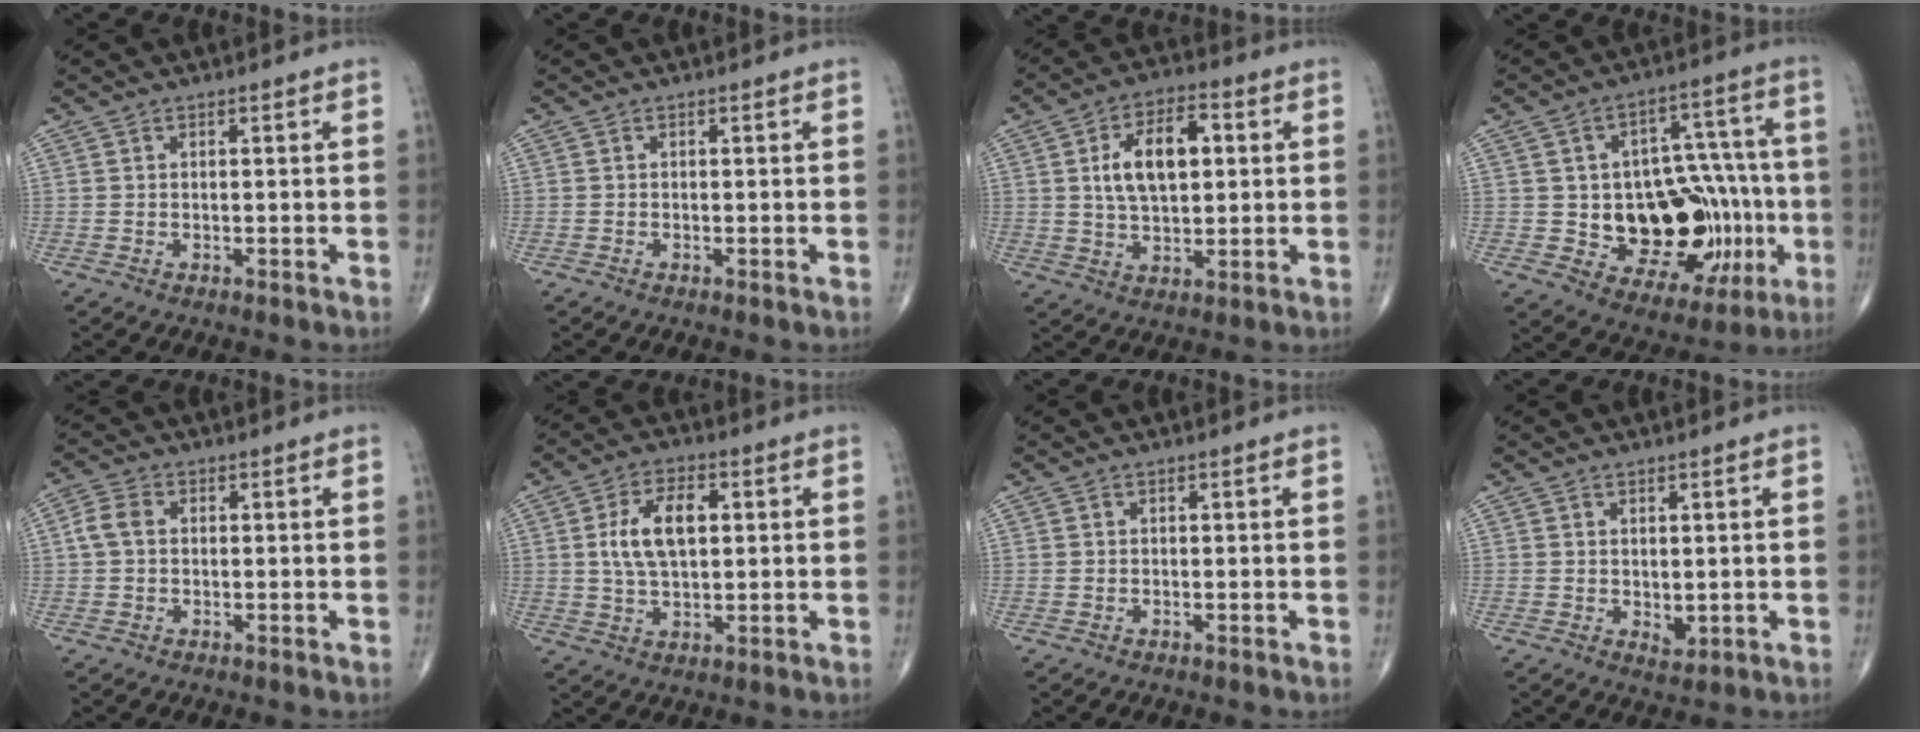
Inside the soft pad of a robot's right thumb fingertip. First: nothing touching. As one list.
[{"total": 0.0}, {"total": 11.7, "force": [2.2, 6.2, 9.7], "torque": [-0.153, 0.008, 0.037]}, {"total": 22.6, "force": [-4.0, 13.9, 17.4], "torque": [-0.184, 0.023, -0.036]}, {"total": 4.0, "force": [0.4, 2.9, 2.7], "torque": [-0.058, 0.013, 0.002]}, {"total": 9.7, "force": [1.7, 5.1, 8.0], "torque": [-0.144, 0.005, 0.032]}, {"total": 0.0}, {"total": 2.2, "force": [0.2, 1.3, 1.8], "torque": [-0.021, -0.009, 0.009]}]